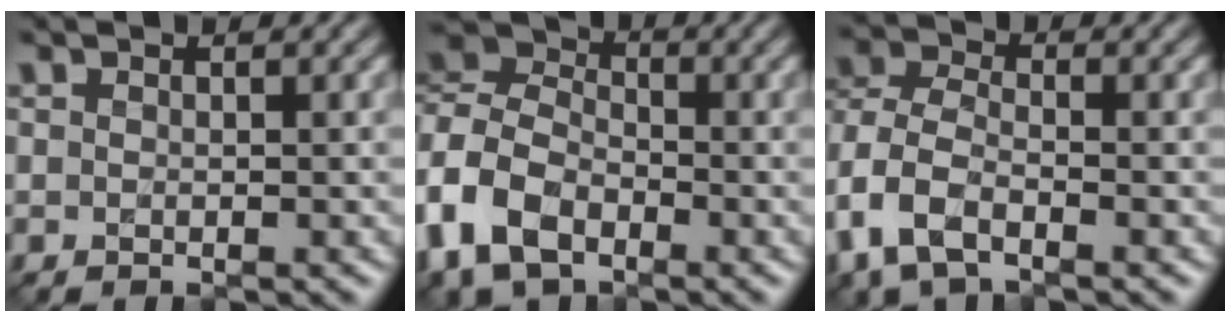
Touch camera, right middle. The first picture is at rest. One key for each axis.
{"total": 9.8, "fx": -4.6, "fy": 6.5, "fz": 5.6, "tx": -0.131, "ty": -0.016, "tz": -0.105}
{"total": 5.5, "fx": -2.4, "fy": 3.2, "fz": 3.8, "tx": -0.095, "ty": -0.005, "tz": -0.061}